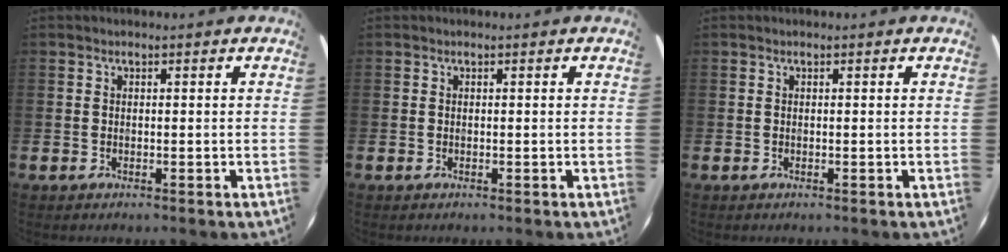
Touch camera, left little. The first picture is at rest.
{"total": 0.0}
{"total": 0.0}